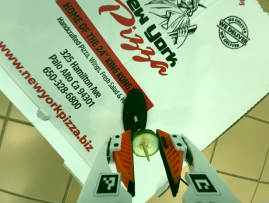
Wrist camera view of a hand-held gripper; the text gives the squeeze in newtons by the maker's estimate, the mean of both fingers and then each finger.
{"total": 8.5, "left": 8.3, "right": 8.8}